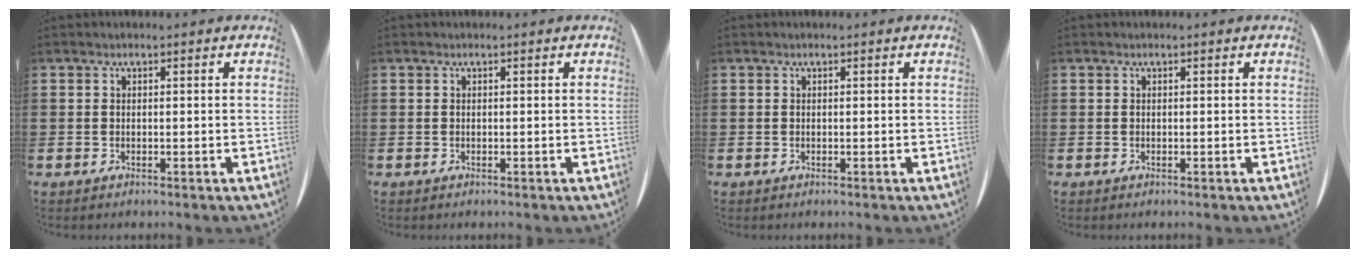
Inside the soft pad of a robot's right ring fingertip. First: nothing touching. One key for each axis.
{"total": 0.0}
{"total": 0.0}
{"total": 0.0}